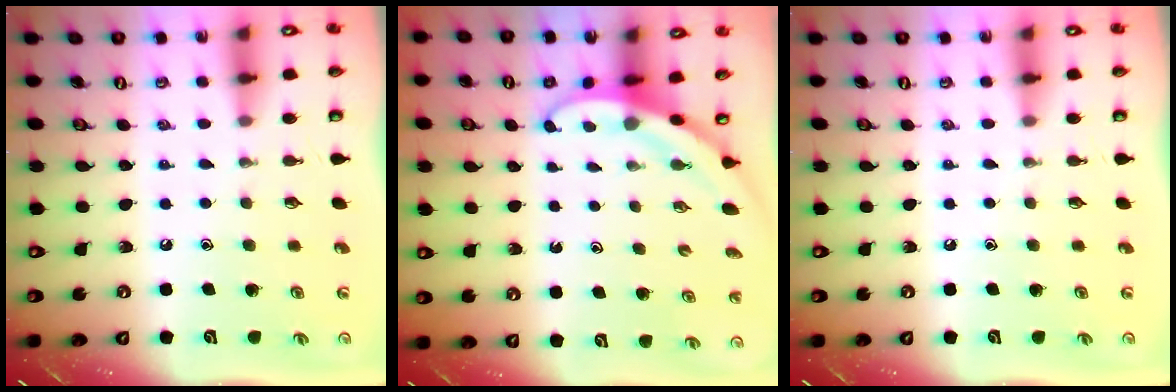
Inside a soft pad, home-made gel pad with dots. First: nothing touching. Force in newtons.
{"total": 3.1, "press": 3.1, "slide": 0.1}
{"total": 0.0}